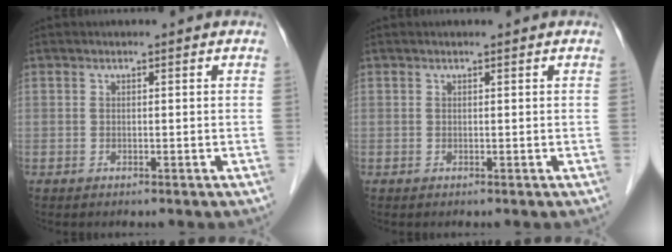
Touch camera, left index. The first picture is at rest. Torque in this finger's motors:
{"motor_torque": [-0.02, 0.00, 0.00, 0.01]}